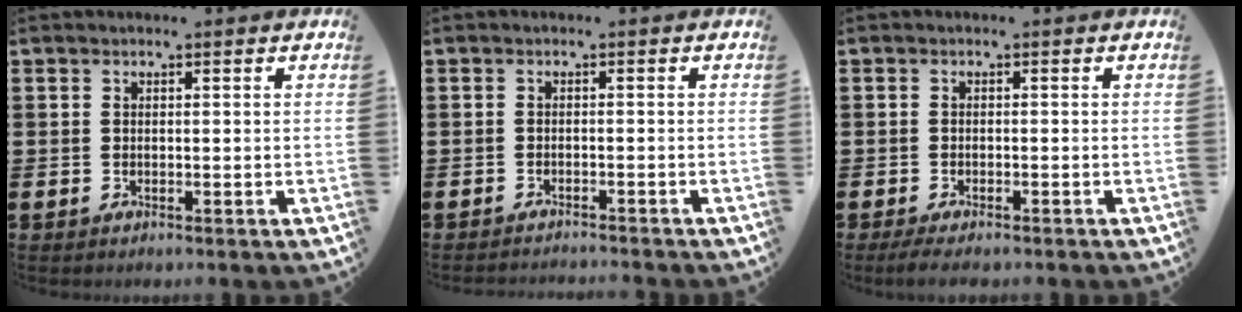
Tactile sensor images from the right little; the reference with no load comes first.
{"total": 1.1, "force": [-1.1, -0.1, -0.1], "torque": [-0.001, 0.002, -0.022]}
{"total": 1.4, "force": [-1.0, 0.3, 0.9], "torque": [-0.016, 0.000, -0.019]}